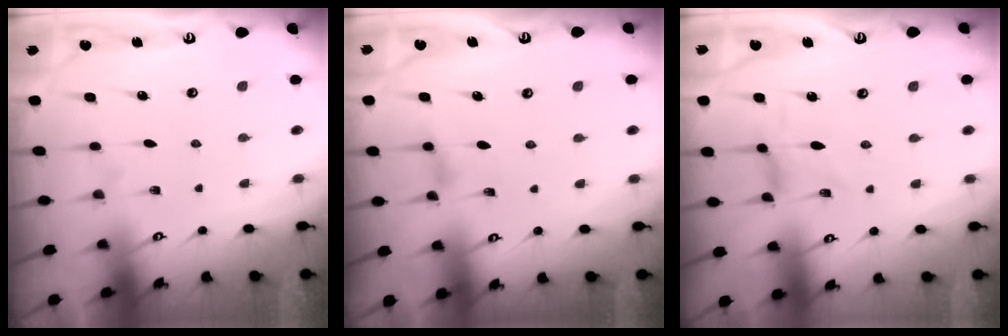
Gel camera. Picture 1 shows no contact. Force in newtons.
{"total": 2.4, "press": 2.3, "slide": 0.5}
{"total": 0.0}